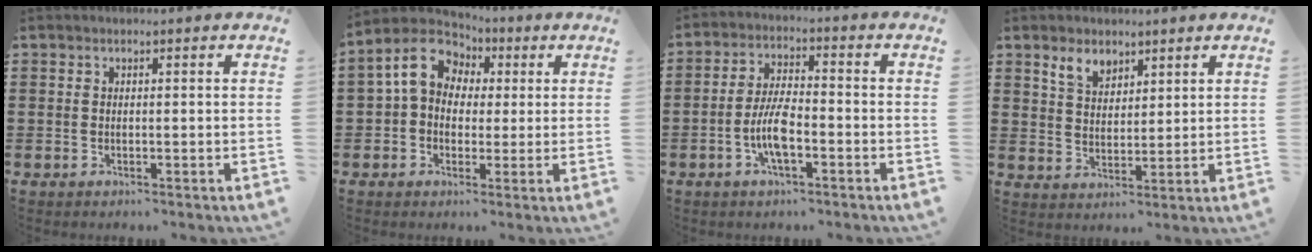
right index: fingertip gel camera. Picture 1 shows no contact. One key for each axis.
{"total": 8.6, "fx": 2.4, "fy": 7.0, "fz": 4.4, "tx": -0.114, "ty": 0.012, "tz": 0.040}
{"total": 6.6, "fx": -2.0, "fy": 2.1, "fz": 5.9, "tx": -0.133, "ty": -0.007, "tz": -0.043}
{"total": 4.4, "fx": 3.2, "fy": 2.5, "fz": 1.7, "tx": -0.037, "ty": 0.006, "tz": 0.059}